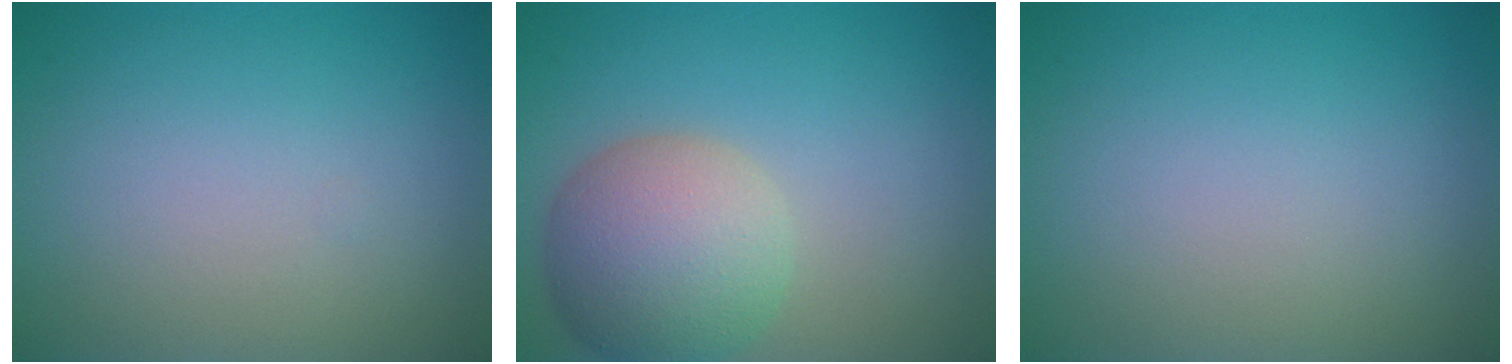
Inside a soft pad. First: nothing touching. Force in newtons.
{"total": 6.9, "press": 6.9, "slide": 0.5}
{"total": 0.0}